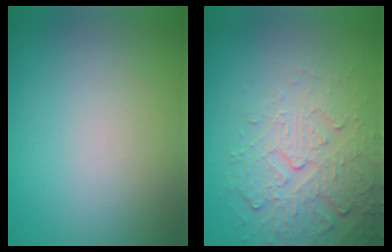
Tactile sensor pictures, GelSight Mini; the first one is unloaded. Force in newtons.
{"total": 5.5, "press": 3.7, "slide": 4.1}